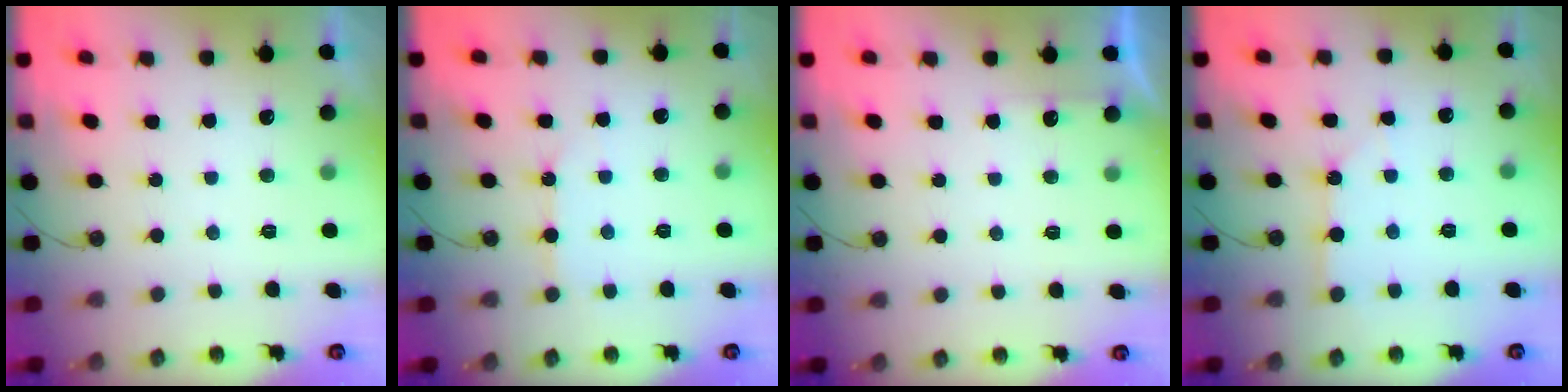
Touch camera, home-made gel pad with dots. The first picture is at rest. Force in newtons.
{"total": 5.4, "press": 5.4, "slide": 0.3}
{"total": 2.6, "press": 2.6, "slide": 0.5}
{"total": 2.5, "press": 2.5, "slide": 0.3}